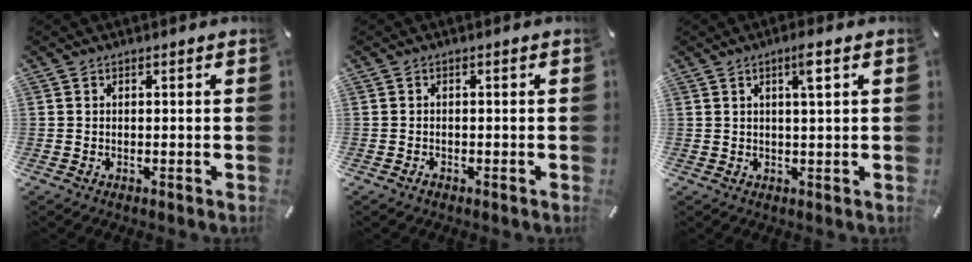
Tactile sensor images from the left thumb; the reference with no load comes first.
{"total": 0.7, "force": [-0.6, 0.3, 0.3], "torque": [-0.008, 0.000, -0.012]}
{"total": 4.1, "force": [1.7, 0.4, 3.6], "torque": [-0.067, -0.001, 0.024]}